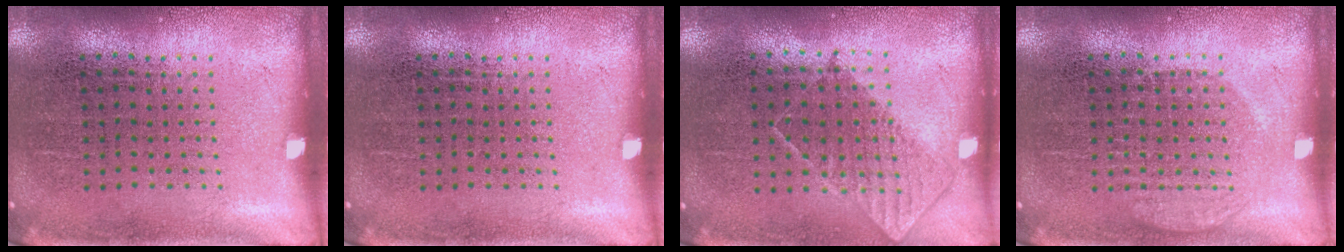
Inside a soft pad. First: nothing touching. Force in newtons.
{"total": 0.0}
{"total": 0.8, "press": 0.7, "slide": 0.3}
{"total": 1.6, "press": 1.5, "slide": 0.4}